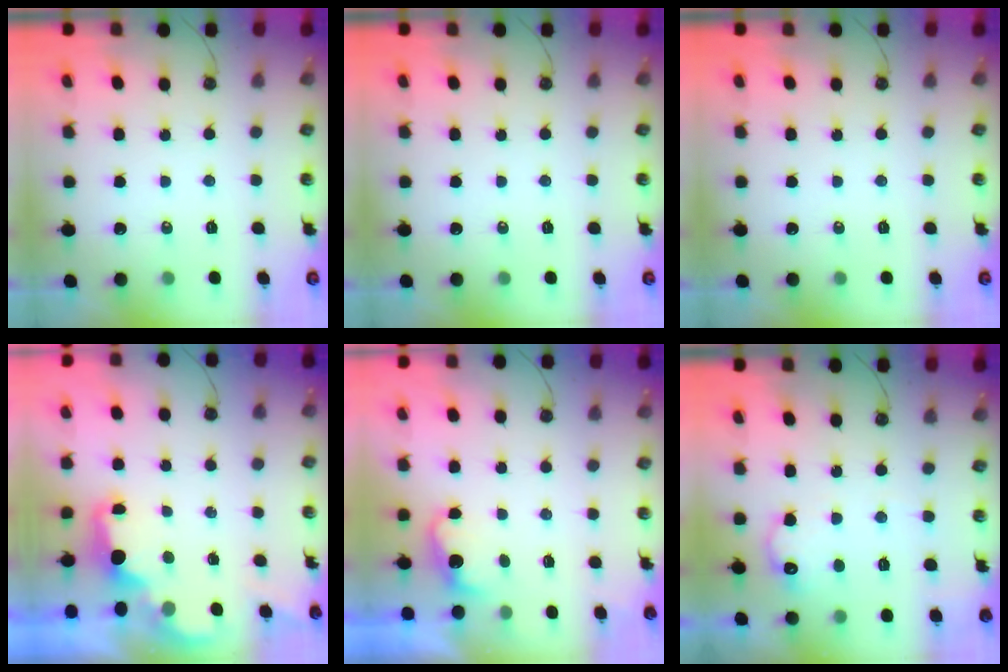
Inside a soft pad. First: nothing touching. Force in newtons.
{"total": 0.0}
{"total": 0.0}
{"total": 2.0, "press": 1.9, "slide": 0.8}
{"total": 2.7, "press": 2.6, "slide": 0.8}
{"total": 11.8, "press": 11.8, "slide": 0.7}